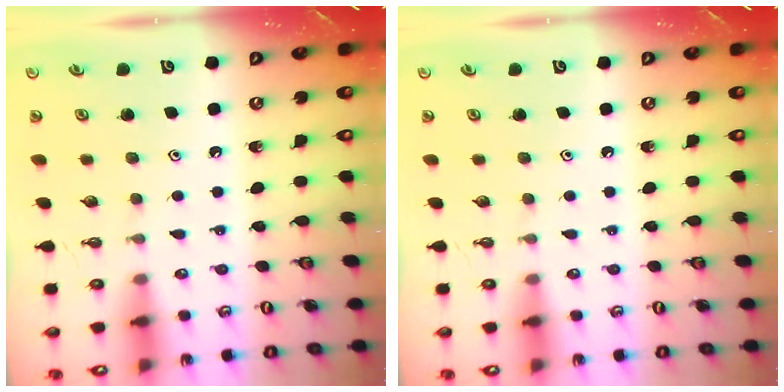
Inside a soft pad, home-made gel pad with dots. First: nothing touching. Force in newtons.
{"total": 0.0}